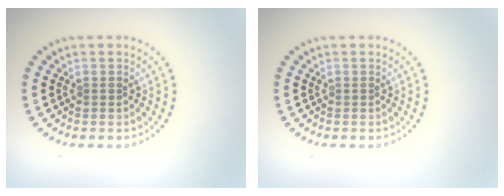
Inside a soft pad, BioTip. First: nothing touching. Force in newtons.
{"total": 0.0}